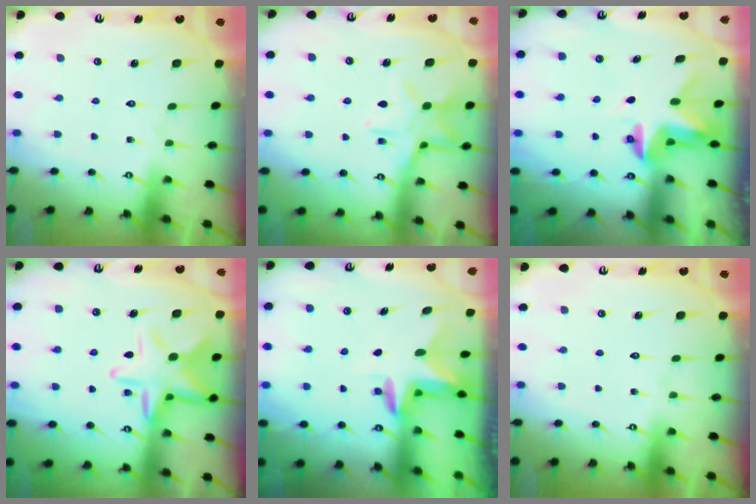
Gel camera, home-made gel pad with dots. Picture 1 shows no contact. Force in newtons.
{"total": 11.5, "press": 11.5, "slide": 0.7}
{"total": 3.2, "press": 3.2, "slide": 0.1}
{"total": 13.3, "press": 13.2, "slide": 0.9}
{"total": 3.0, "press": 3.0, "slide": 0.2}
{"total": 0.0}